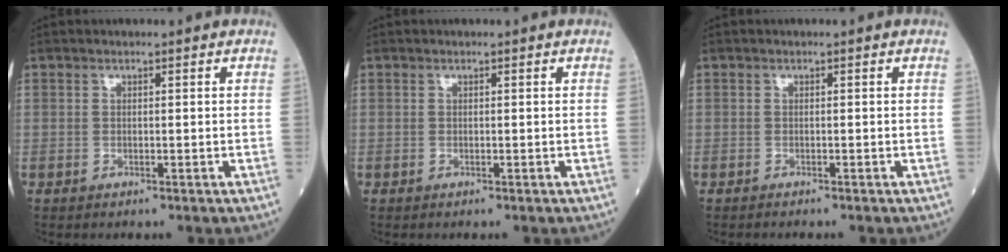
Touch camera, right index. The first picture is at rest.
{"total": 0.0}
{"total": 0.6, "force": [-0.6, -0.1, 0.2], "torque": [-0.008, -0.003, -0.009]}